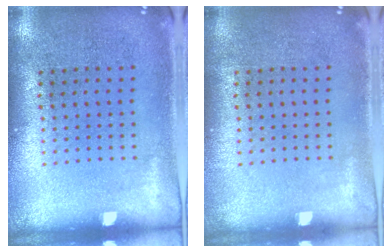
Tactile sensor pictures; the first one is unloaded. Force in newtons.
{"total": 0.0}